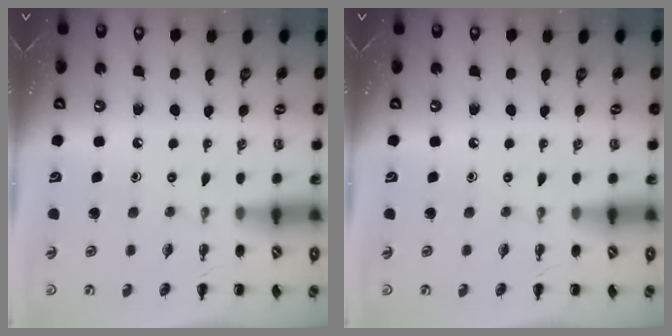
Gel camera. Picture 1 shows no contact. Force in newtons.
{"total": 0.0}